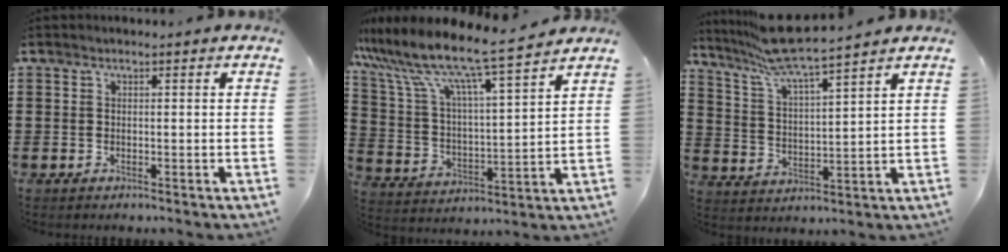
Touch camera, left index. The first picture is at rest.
{"total": 9.5, "force": [8.2, 0.1, 4.7], "torque": [-0.127, -0.057, 0.134]}
{"total": 8.3, "force": [7.4, -0.4, 3.8], "torque": [-0.100, -0.036, 0.131]}